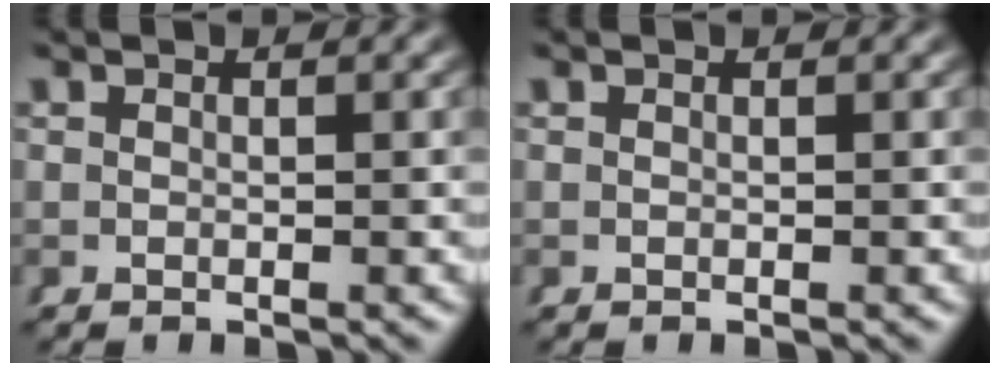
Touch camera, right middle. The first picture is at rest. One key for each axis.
{"total": 0.0}